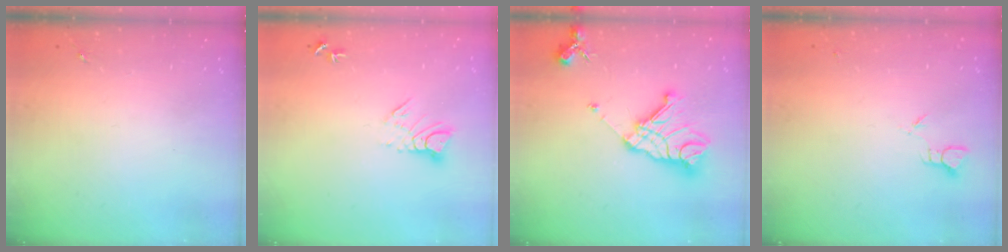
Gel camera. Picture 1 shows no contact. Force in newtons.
{"total": 6.6, "press": 6.6, "slide": 0.7}
{"total": 17.5, "press": 17.3, "slide": 2.0}
{"total": 2.0, "press": 2.0, "slide": 0.1}